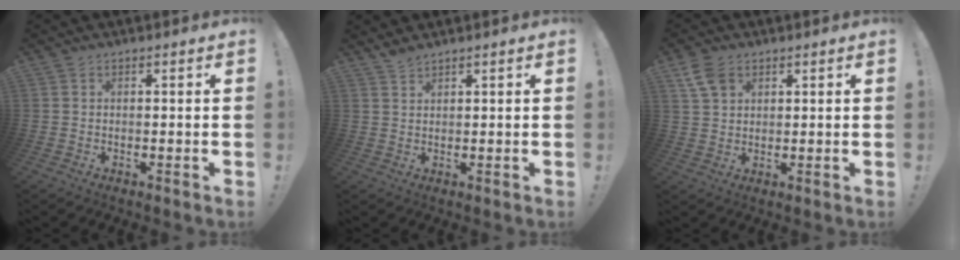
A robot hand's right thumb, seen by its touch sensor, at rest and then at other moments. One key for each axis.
{"total": 2.4, "fx": 2.2, "fy": 0.4, "fz": 0.9, "tx": -0.011, "ty": -0.014, "tz": 0.040}
{"total": 6.7, "fx": 3.6, "fy": 4.4, "fz": 3.5, "tx": -0.061, "ty": -0.006, "tz": 0.072}